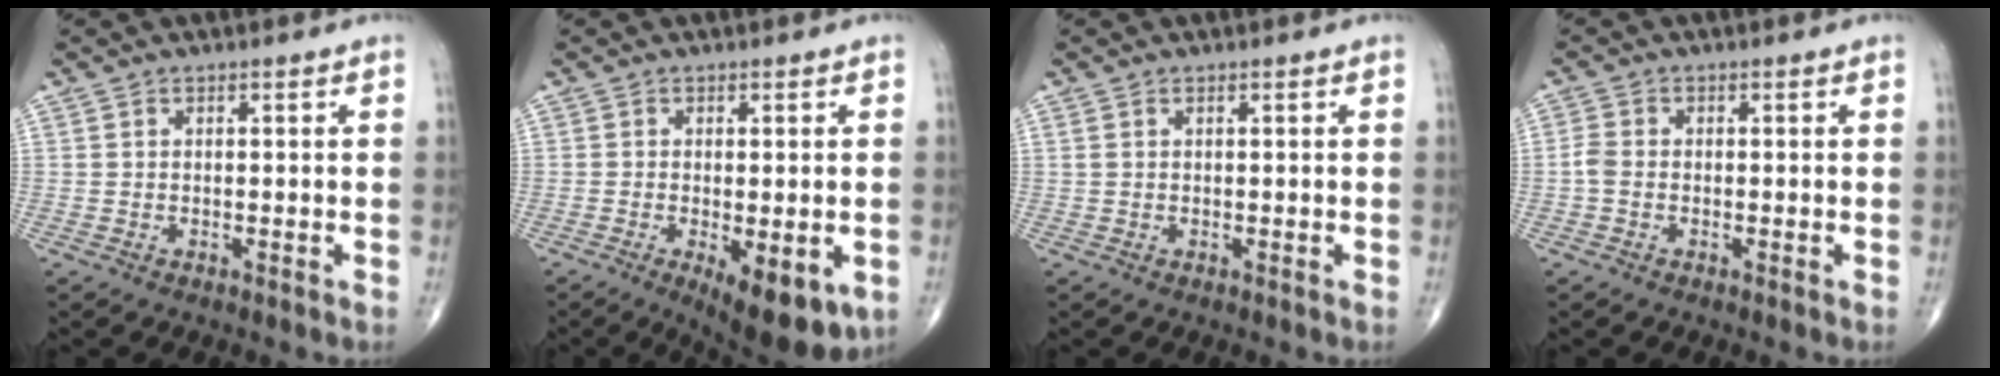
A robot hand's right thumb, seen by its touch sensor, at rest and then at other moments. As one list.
[{"total": 10.9, "force": [-4.0, 4.2, 9.2], "torque": [-0.120, -0.015, -0.051]}, {"total": 0.7, "force": [0.3, 0.3, 0.5], "torque": [-0.016, 0.012, 0.010]}, {"total": 2.1, "force": [-0.5, 1.4, 1.4], "torque": [-0.031, 0.003, -0.017]}]